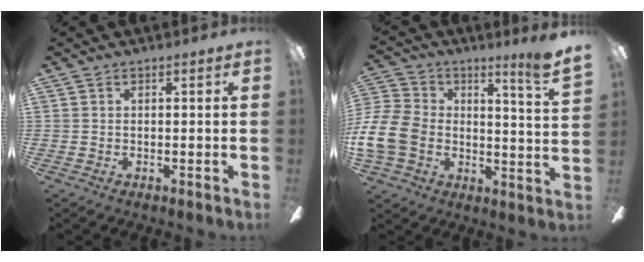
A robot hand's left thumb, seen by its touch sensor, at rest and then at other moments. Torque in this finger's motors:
{"motor_torque": [0.37, 0.60, 0.96, 0.09, 0.31]}